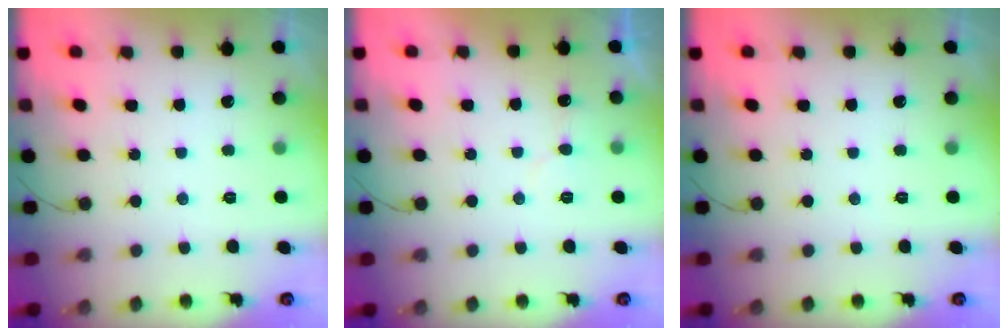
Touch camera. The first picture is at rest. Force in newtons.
{"total": 5.9, "press": 5.9, "slide": 0.3}
{"total": 0.0}